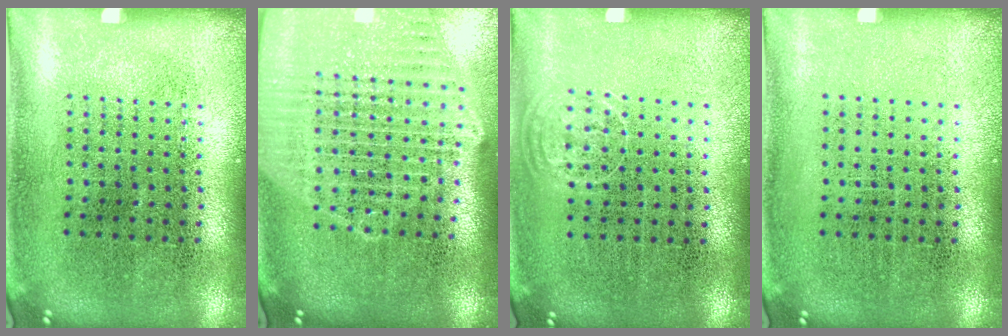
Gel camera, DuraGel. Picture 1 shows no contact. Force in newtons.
{"total": 2.6, "press": 2.2, "slide": 1.4}
{"total": 0.7, "press": 0.6, "slide": 0.4}
{"total": 0.0}